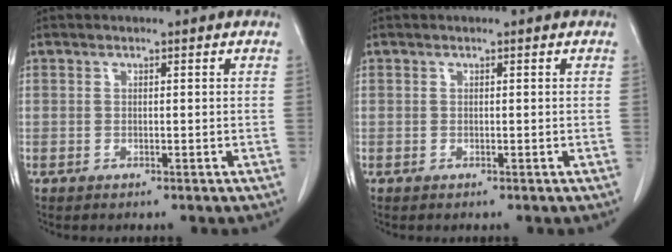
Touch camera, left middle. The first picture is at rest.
{"total": 0.0}